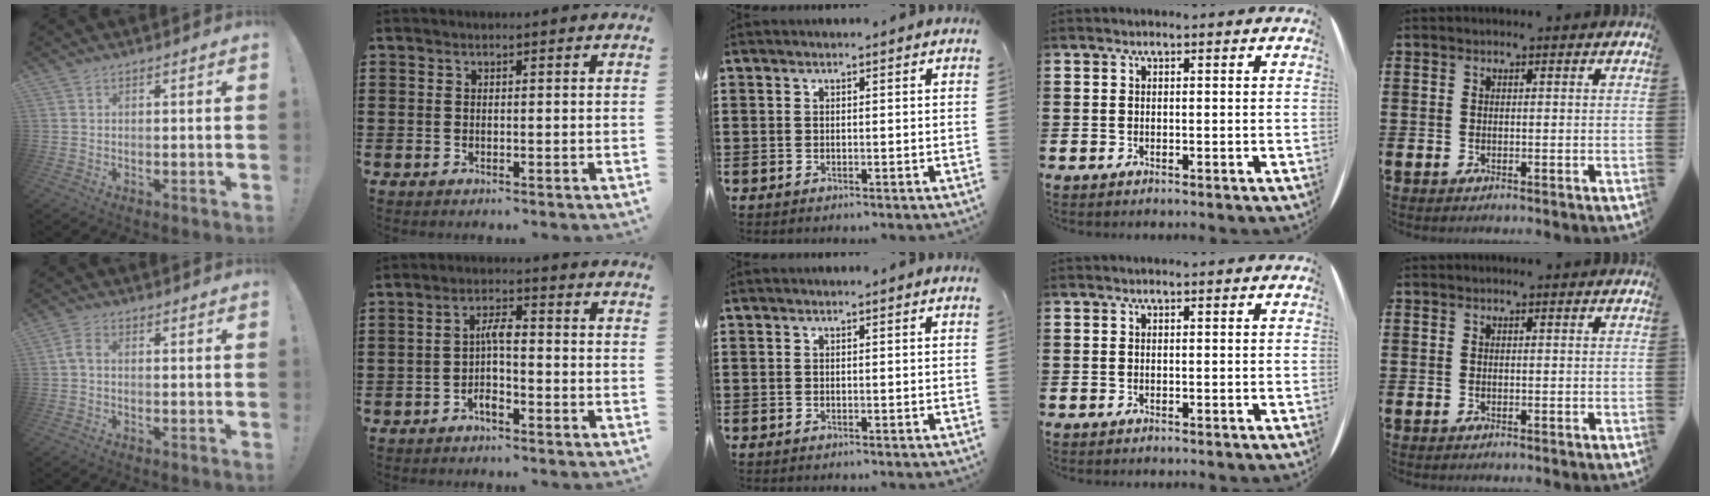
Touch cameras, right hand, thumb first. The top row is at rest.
{"thumb": {"total": 3.0, "force": [-0.2, 1.7, 2.5], "torque": [-0.053, 0.006, -0.002]}, "index": {"total": 4.1, "force": [-1.2, 1.2, 3.7], "torque": [-0.076, 0.006, -0.025]}}